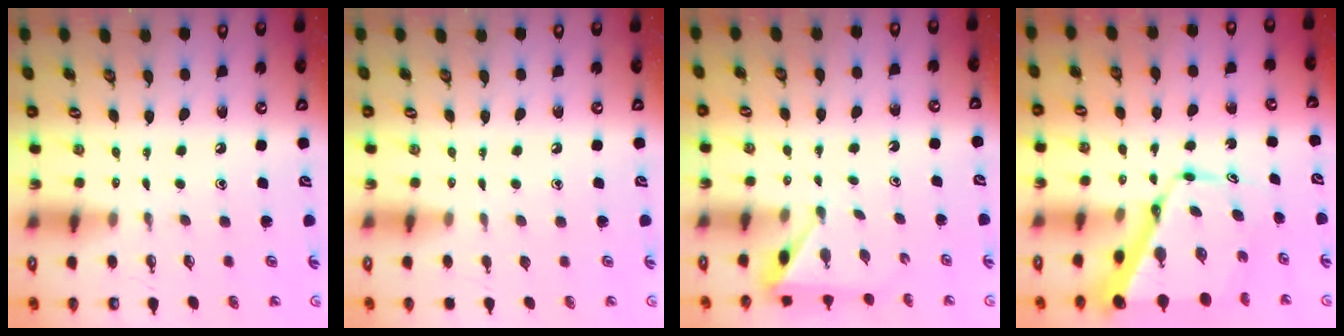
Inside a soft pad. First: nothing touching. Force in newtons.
{"total": 0.0}
{"total": 2.7, "press": 2.7, "slide": 0.3}
{"total": 12.6, "press": 12.6, "slide": 1.2}